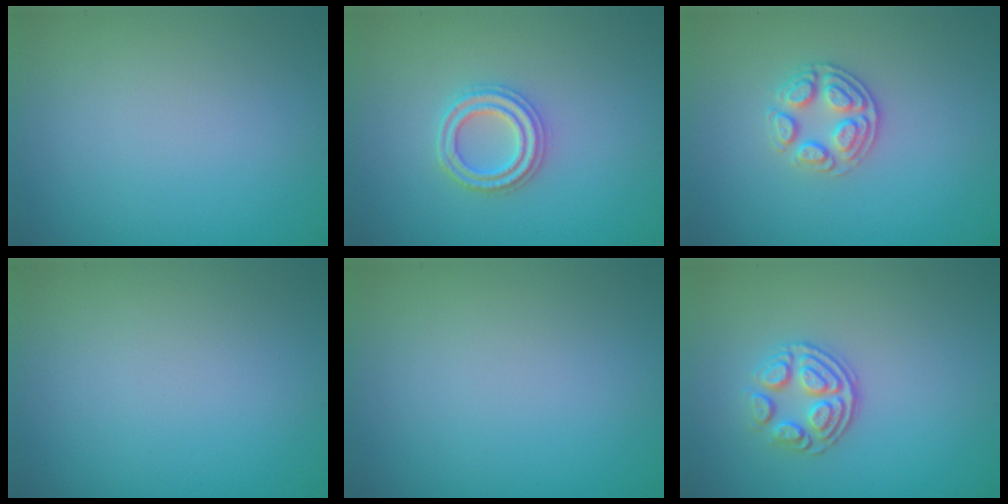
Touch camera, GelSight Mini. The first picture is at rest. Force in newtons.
{"total": 2.4, "press": 2.4, "slide": 0.4}
{"total": 2.6, "press": 2.5, "slide": 0.9}
{"total": 0.0}
{"total": 0.0}
{"total": 3.1, "press": 2.5, "slide": 1.9}